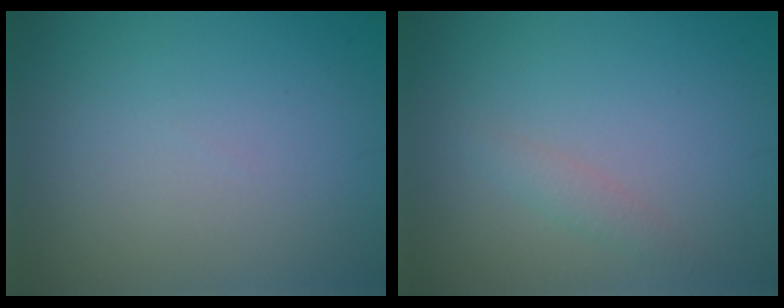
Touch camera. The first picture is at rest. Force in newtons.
{"total": 1.2, "press": 1.2, "slide": 0.0}